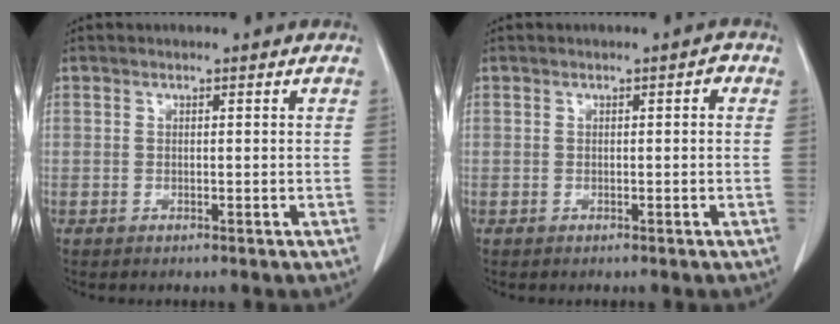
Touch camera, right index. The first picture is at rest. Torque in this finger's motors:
{"motor_torque": [-0.01, 0.05, 0.00, 0.00]}